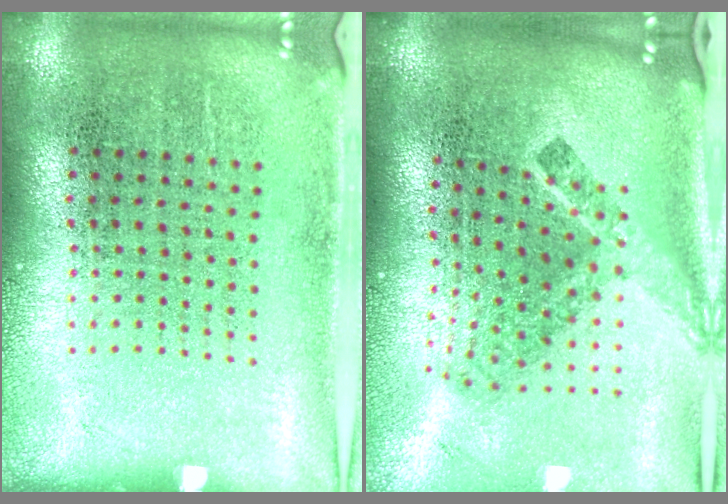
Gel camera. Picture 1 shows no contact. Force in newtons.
{"total": 2.5, "press": 1.6, "slide": 1.9}